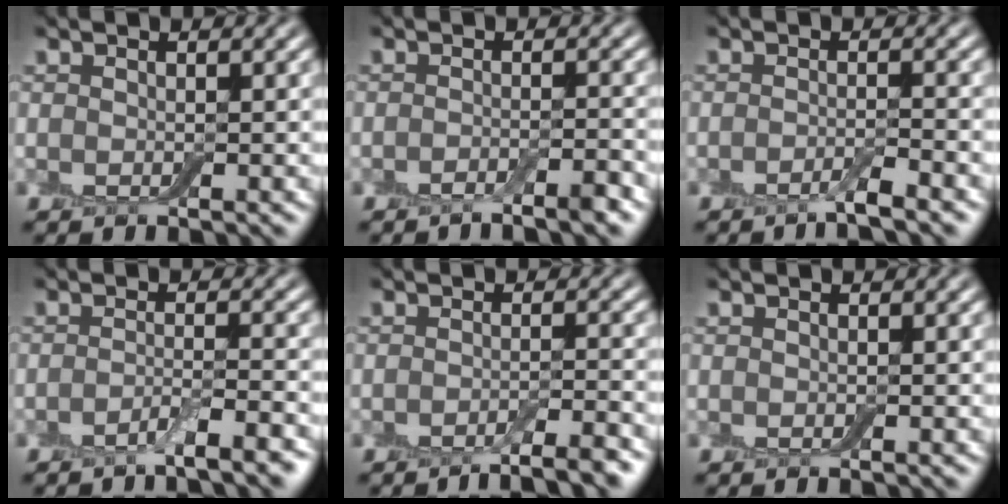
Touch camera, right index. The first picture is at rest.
{"total": 2.0, "force": [-1.4, 0.3, 1.4], "torque": [-0.014, 0.001, -0.030]}
{"total": 1.9, "force": [-1.2, 0.2, 1.4], "torque": [-0.018, 0.001, -0.029]}
{"total": 2.6, "force": [-1.7, 0.4, 2.0], "torque": [-0.030, 0.002, -0.038]}
{"total": 3.5, "force": [-2.4, 0.6, 2.4], "torque": [-0.026, 0.003, -0.042]}
{"total": 0.0}